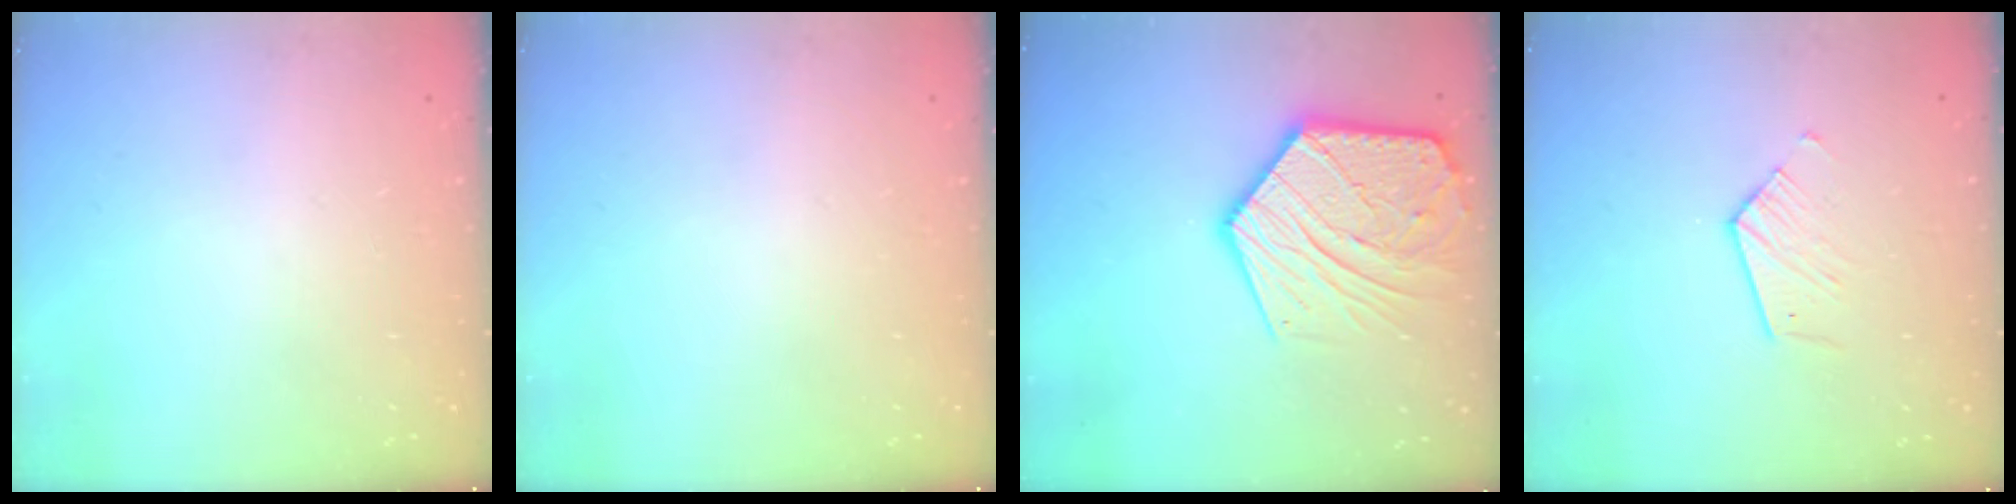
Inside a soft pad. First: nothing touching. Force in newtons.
{"total": 0.0}
{"total": 18.6, "press": 18.6, "slide": 1.5}
{"total": 6.3, "press": 6.3, "slide": 0.2}